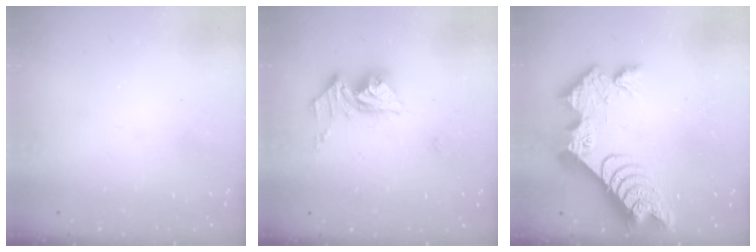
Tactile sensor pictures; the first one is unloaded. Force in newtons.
{"total": 12.3, "press": 12.3, "slide": 1.4}
{"total": 17.2, "press": 17.2, "slide": 1.2}